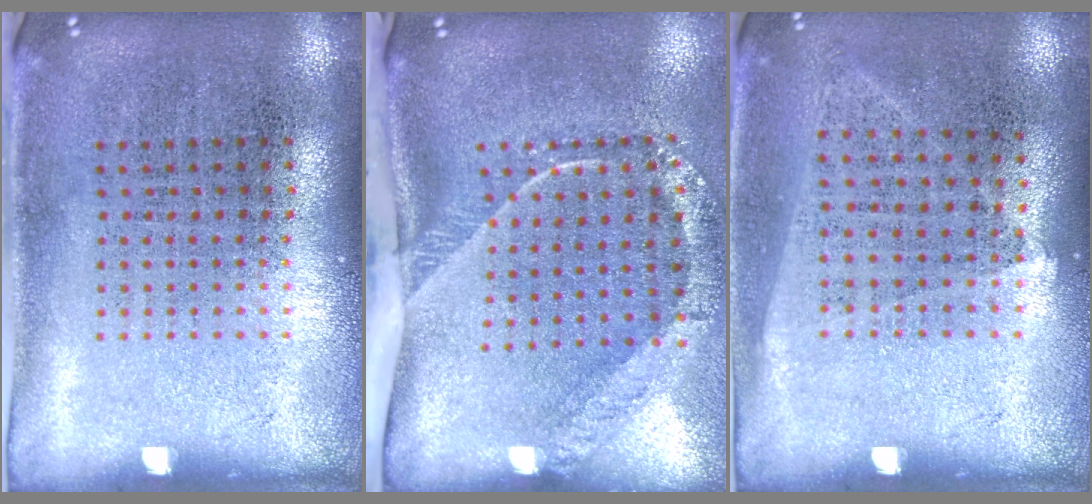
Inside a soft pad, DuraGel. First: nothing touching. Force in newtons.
{"total": 2.6, "press": 1.7, "slide": 2.0}
{"total": 1.0, "press": 0.9, "slide": 0.6}